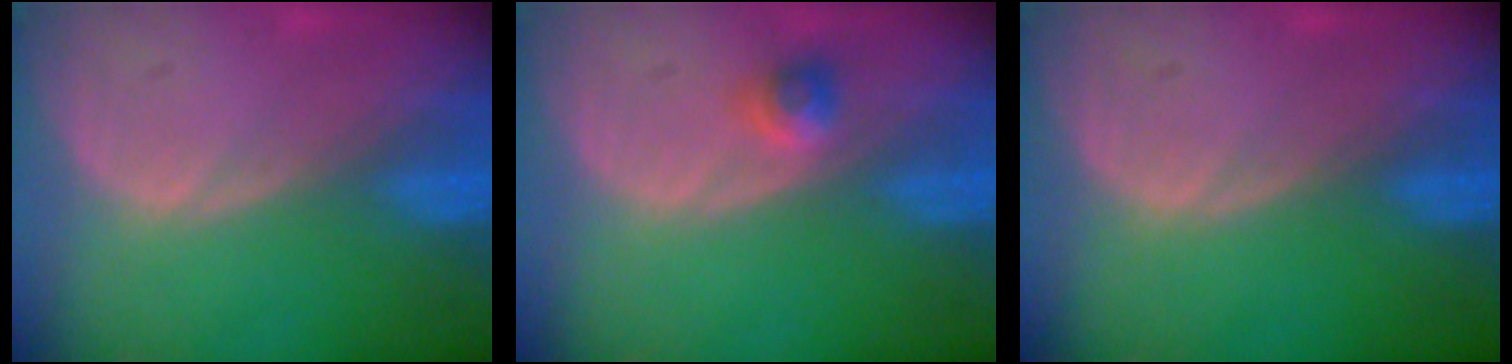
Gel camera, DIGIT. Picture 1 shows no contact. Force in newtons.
{"total": 2.4, "press": 2.0, "slide": 1.2}
{"total": 0.0}